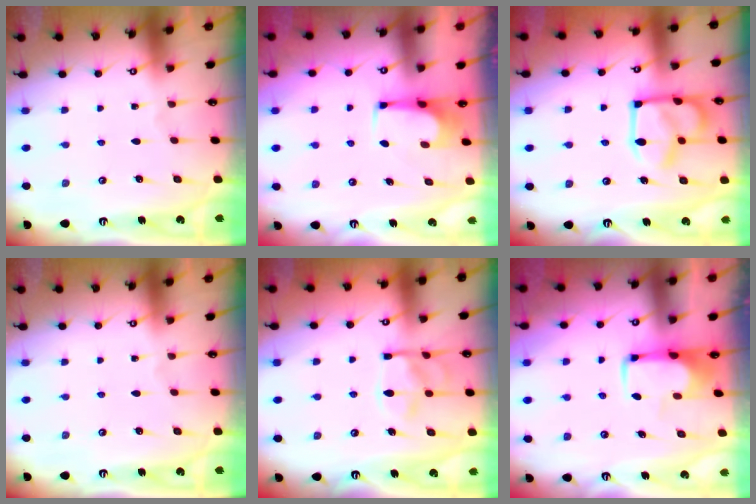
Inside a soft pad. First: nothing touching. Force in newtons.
{"total": 2.2, "press": 2.2, "slide": 0.3}
{"total": 15.8, "press": 15.7, "slide": 1.4}
{"total": 0.0}
{"total": 13.6, "press": 13.5, "slide": 1.5}
{"total": 2.0, "press": 1.9, "slide": 0.5}